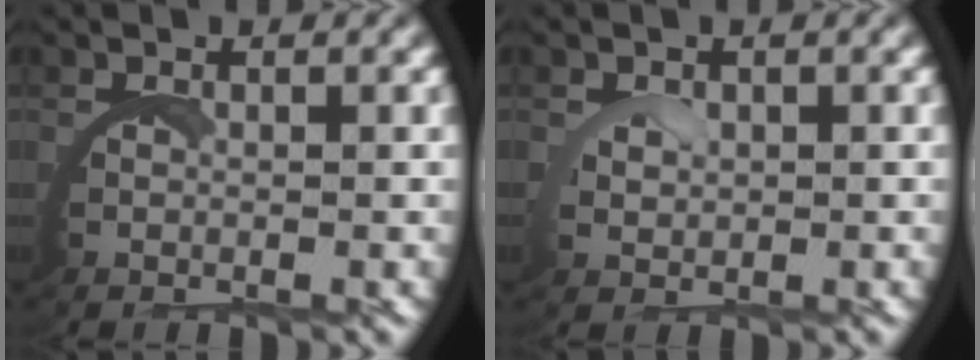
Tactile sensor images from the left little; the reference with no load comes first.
{"total": 1.3, "force": [1.1, 0.3, 0.6], "torque": [-0.024, -0.005, 0.026]}